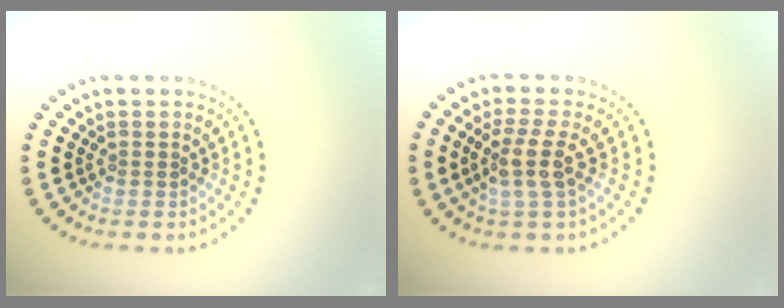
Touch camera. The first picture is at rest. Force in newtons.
{"total": 2.9, "press": 2.4, "slide": 1.7}